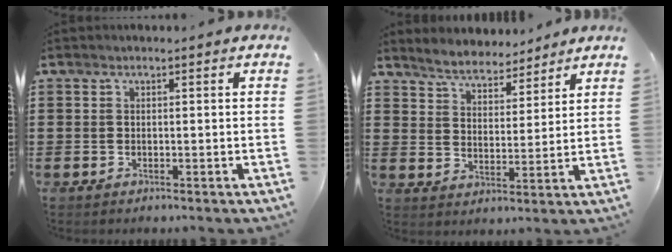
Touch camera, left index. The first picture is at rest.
{"total": 5.0, "force": [4.9, 0.8, 0.3], "torque": [-0.028, -0.019, 0.089]}